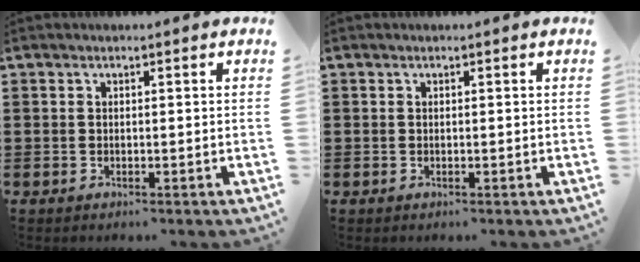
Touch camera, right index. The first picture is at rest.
{"total": 0.0}